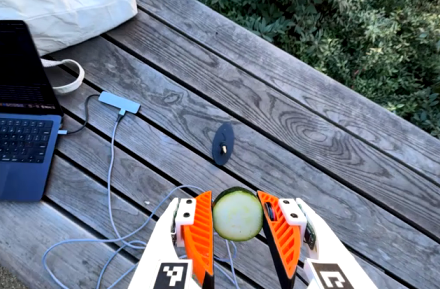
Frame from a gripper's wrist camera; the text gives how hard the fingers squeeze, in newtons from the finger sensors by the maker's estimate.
{"total": 8.2, "left": 7.6, "right": 8.9}